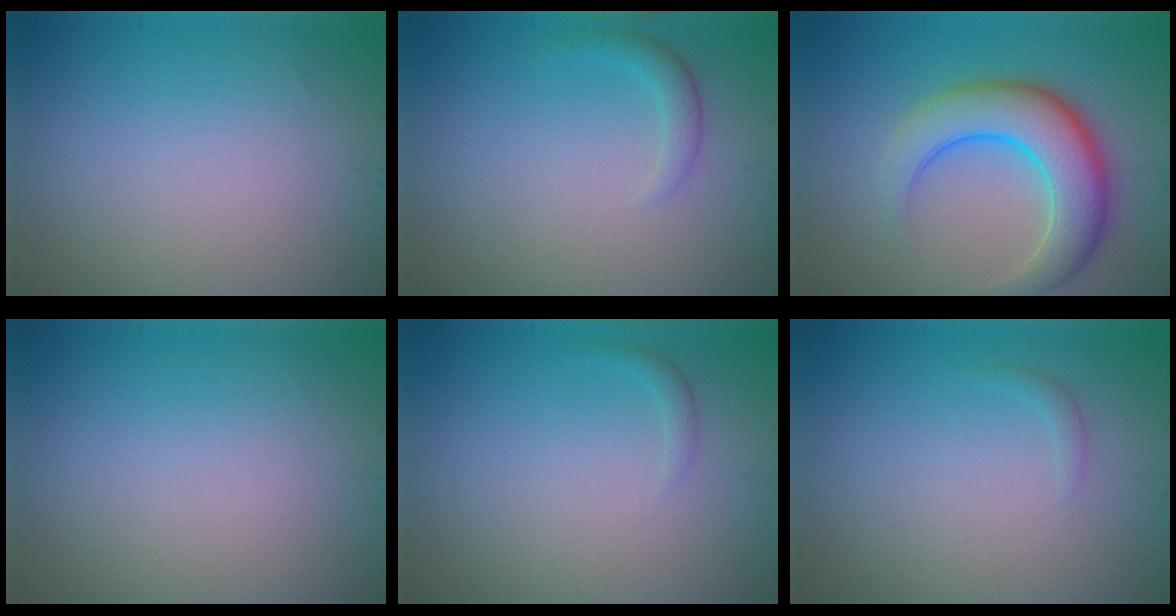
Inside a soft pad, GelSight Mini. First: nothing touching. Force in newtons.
{"total": 1.5, "press": 1.5, "slide": 0.2}
{"total": 7.1, "press": 7.1, "slide": 0.2}
{"total": 0.0}
{"total": 0.7, "press": 0.7, "slide": 0.1}
{"total": 0.6, "press": 0.6, "slide": 0.0}